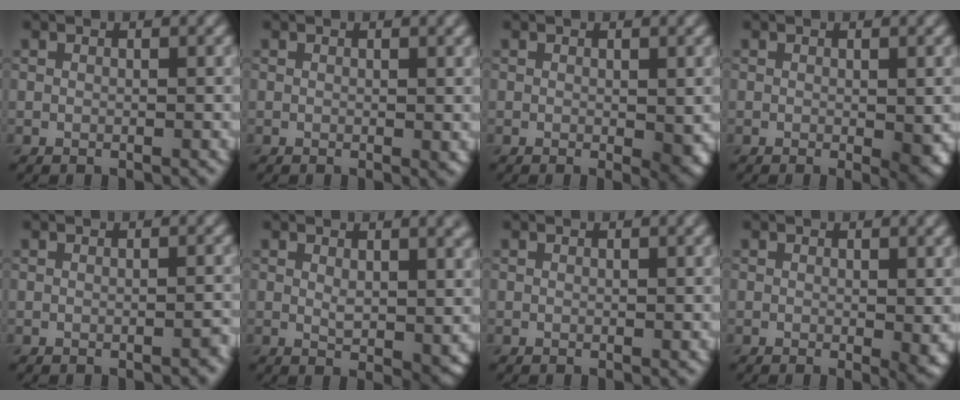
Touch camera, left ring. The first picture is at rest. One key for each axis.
{"total": 0.8, "fx": 0.2, "fy": 0.1, "fz": 0.8, "tx": -0.006, "ty": 0.000, "tz": 0.003}
{"total": 1.9, "fx": -0.1, "fy": 0.5, "fz": 1.8, "tx": -0.019, "ty": -0.006, "tz": -0.002}
{"total": 2.1, "fx": -0.2, "fy": 0.3, "fz": 2.1, "tx": -0.026, "ty": -0.008, "tz": -0.003}
{"total": 0.6, "fx": -0.4, "fy": 0.1, "fz": 0.3, "tx": -0.005, "ty": 0.002, "tz": -0.004}
{"total": 3.9, "fx": 1.3, "fy": 1.7, "fz": 3.3, "tx": -0.046, "ty": -0.007, "tz": 0.024}
{"total": 0.5, "fx": 0.3, "fy": 0.0, "fz": 0.5, "tx": -0.004, "ty": 0.003, "tz": 0.004}
{"total": 2.0, "fx": 0.0, "fy": 0.3, "fz": 1.9, "tx": -0.020, "ty": -0.010, "tz": 0.001}